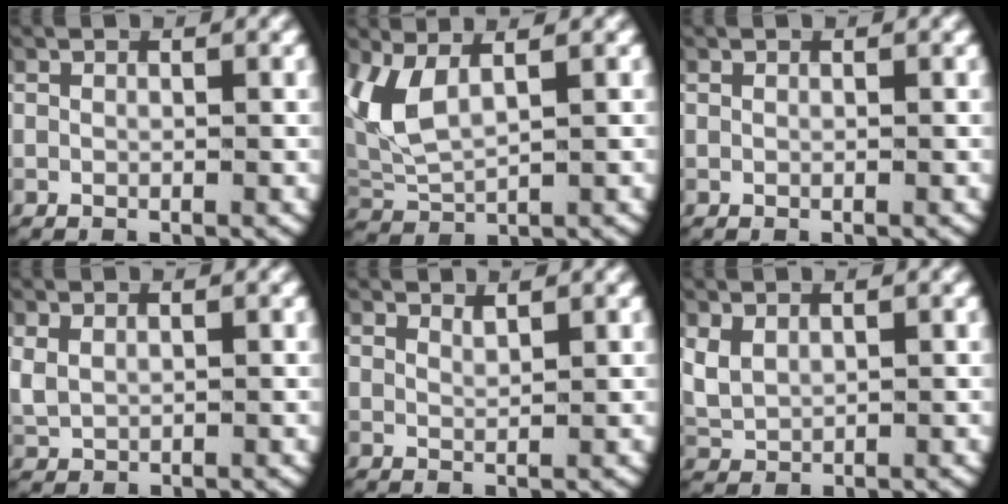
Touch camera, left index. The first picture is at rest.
{"total": 5.3, "force": [1.4, 3.5, 3.6], "torque": [-0.119, -0.010, 0.038]}
{"total": 0.0}
{"total": 2.4, "force": [0.6, 2.0, 1.1], "torque": [-0.039, -0.003, 0.021]}
{"total": 1.1, "force": [1.1, -0.2, 0.1], "torque": [-0.006, -0.007, 0.022]}
{"total": 3.4, "force": [0.6, 3.0, 1.6], "torque": [-0.061, -0.011, 0.022]}